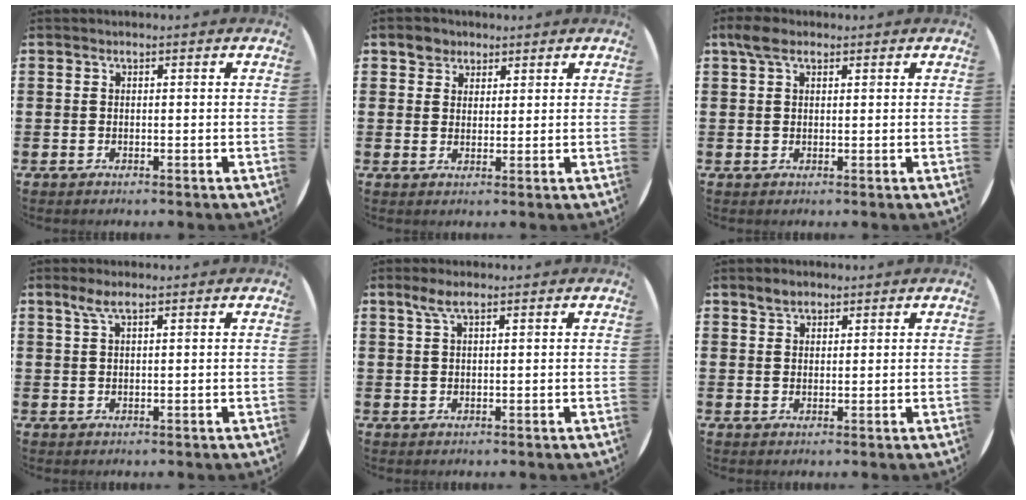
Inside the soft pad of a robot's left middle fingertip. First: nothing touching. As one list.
[{"total": 2.9, "force": [2.2, 1.9, 0.0], "torque": [0.009, 0.003, 0.040]}, {"total": 2.6, "force": [1.7, 1.4, 1.5], "torque": [-0.025, 0.004, 0.029]}, {"total": 2.2, "force": [1.3, 0.4, 1.8], "torque": [-0.038, 0.004, 0.022]}, {"total": 2.4, "force": [1.5, 0.5, 1.9], "torque": [-0.040, 0.005, 0.025]}, {"total": 2.1, "force": [1.8, 1.0, 0.5], "torque": [-0.004, 0.001, 0.034]}]